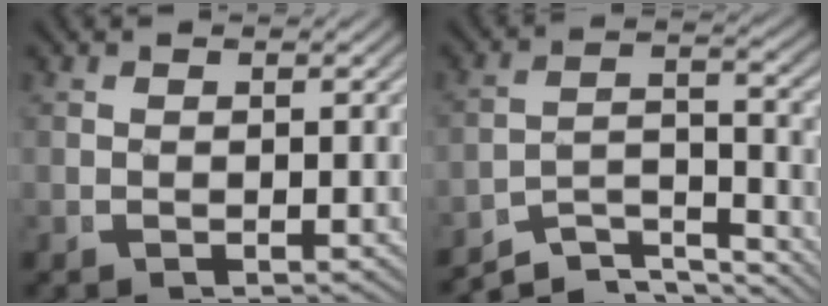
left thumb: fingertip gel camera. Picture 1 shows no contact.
{"total": 7.9, "force": [-5.4, 4.2, 4.1], "torque": [-0.070, -0.033, -0.081]}